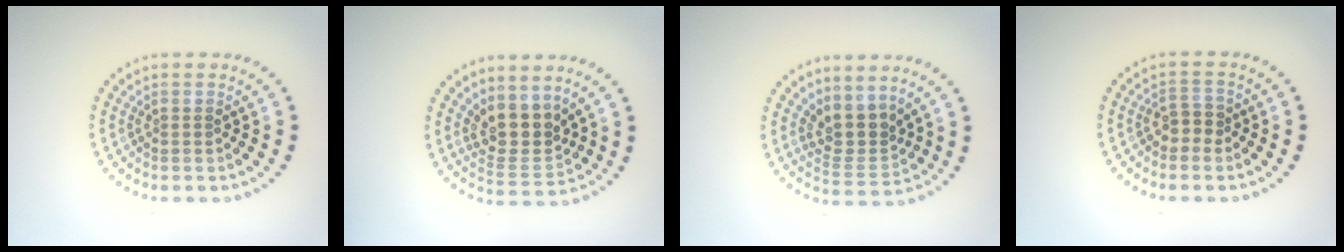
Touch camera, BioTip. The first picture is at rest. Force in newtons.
{"total": 3.7, "press": 3.0, "slide": 2.1}
{"total": 3.3, "press": 2.5, "slide": 2.2}
{"total": 1.8, "press": 1.6, "slide": 0.8}